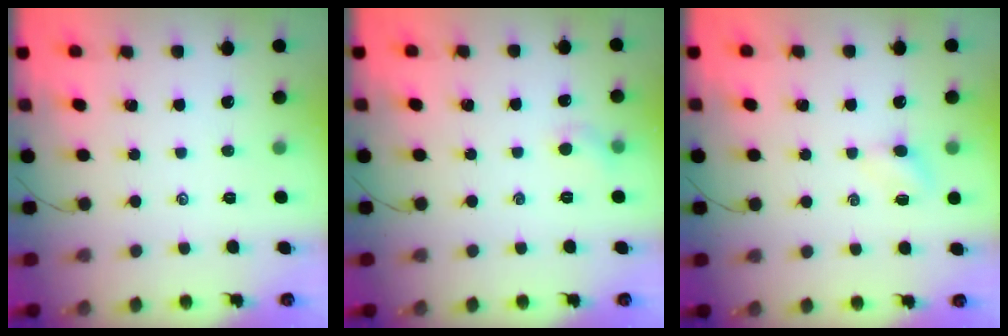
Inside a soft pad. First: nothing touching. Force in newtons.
{"total": 4.8, "press": 4.5, "slide": 1.5}
{"total": 3.3, "press": 3.1, "slide": 0.9}